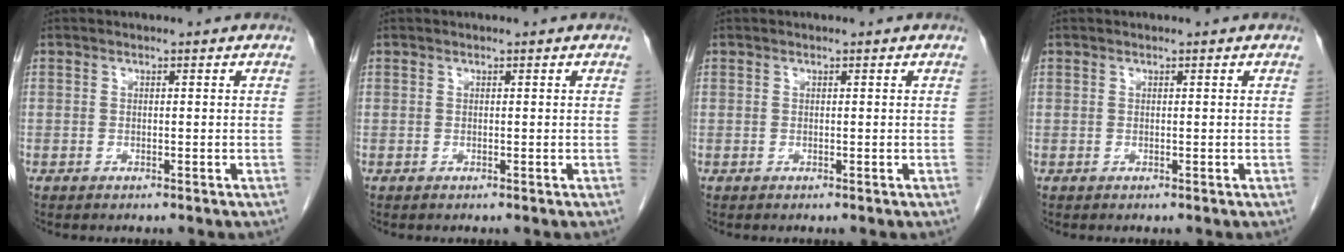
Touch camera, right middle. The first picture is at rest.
{"total": 0.0}
{"total": 0.0}
{"total": 0.0}